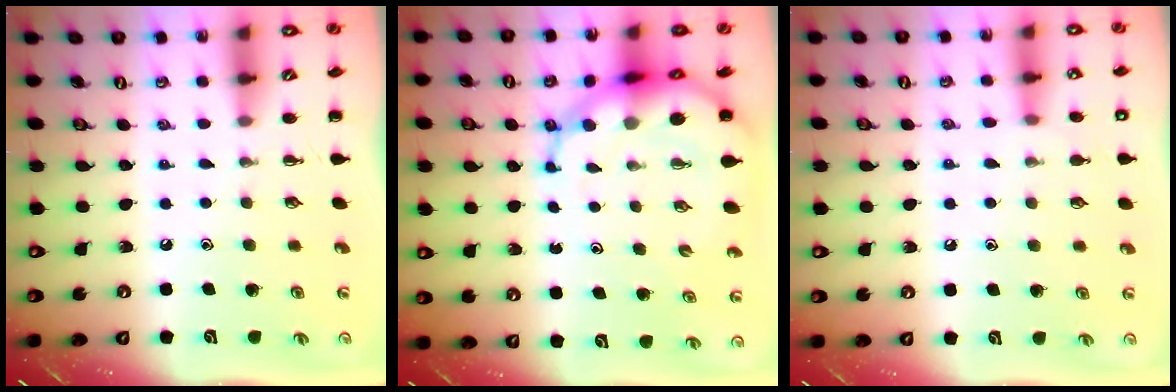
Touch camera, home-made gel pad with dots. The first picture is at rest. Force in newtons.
{"total": 10.6, "press": 10.2, "slide": 2.7}
{"total": 8.1, "press": 7.7, "slide": 2.5}